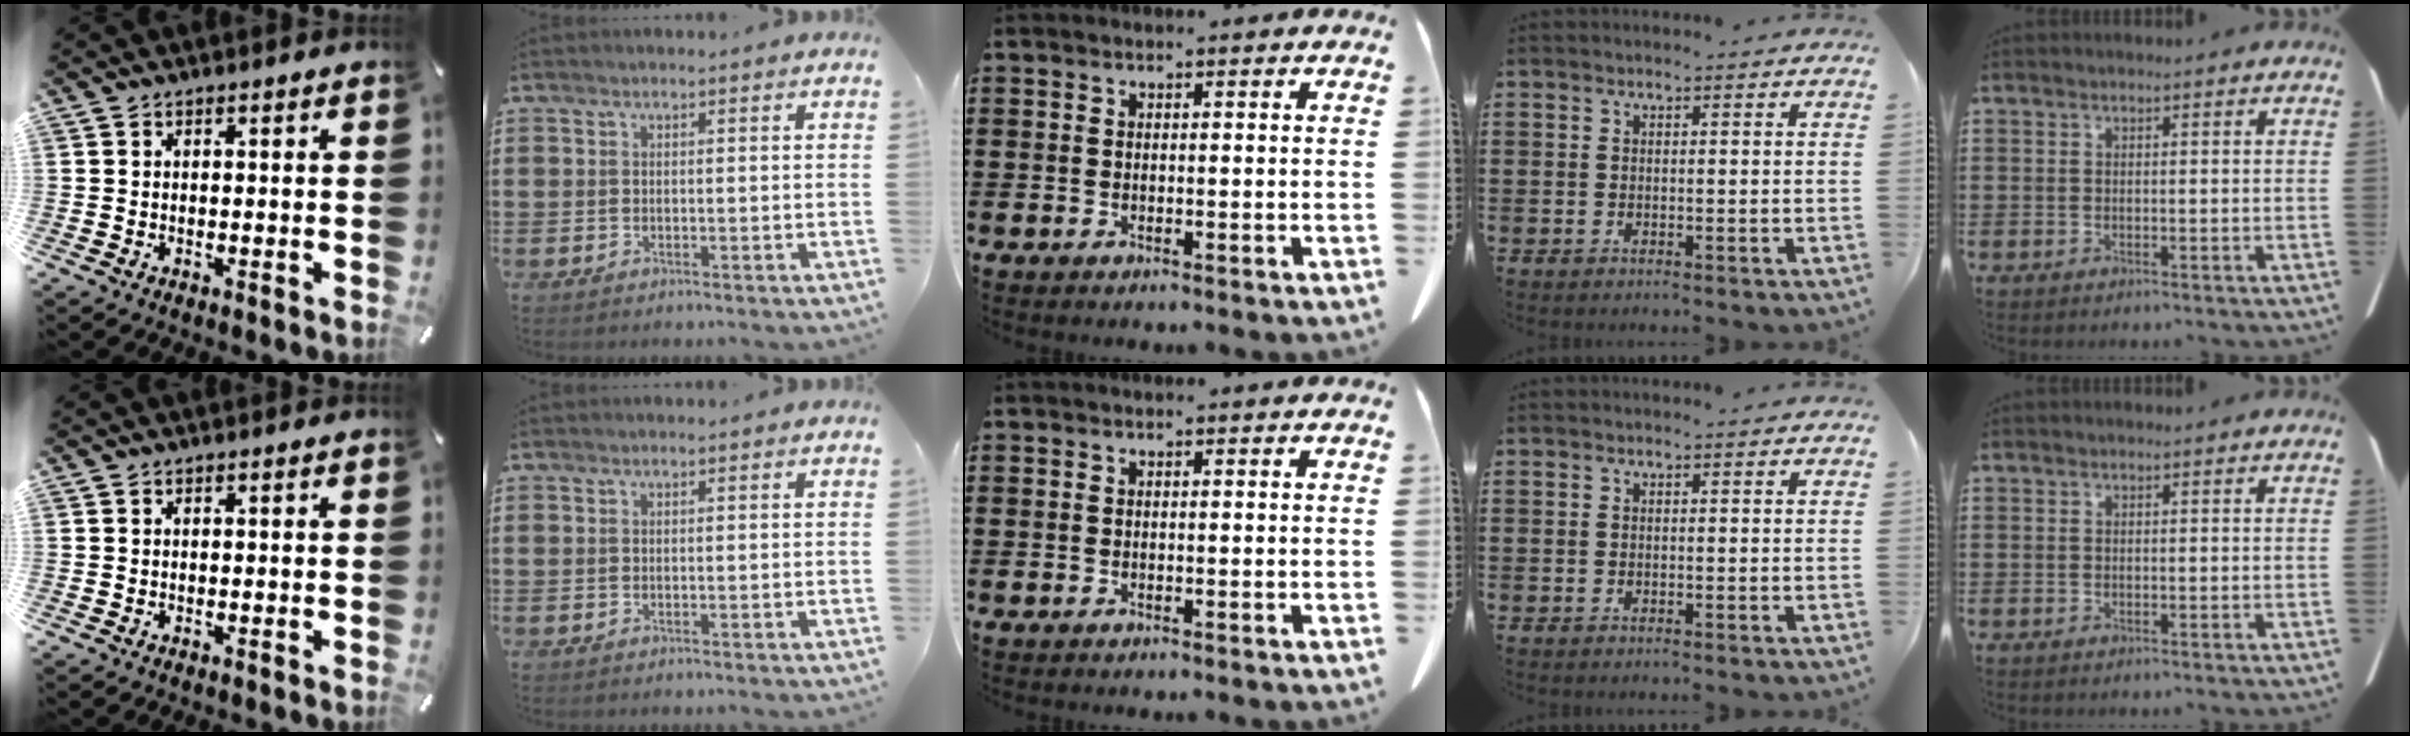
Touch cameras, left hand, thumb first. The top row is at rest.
{}